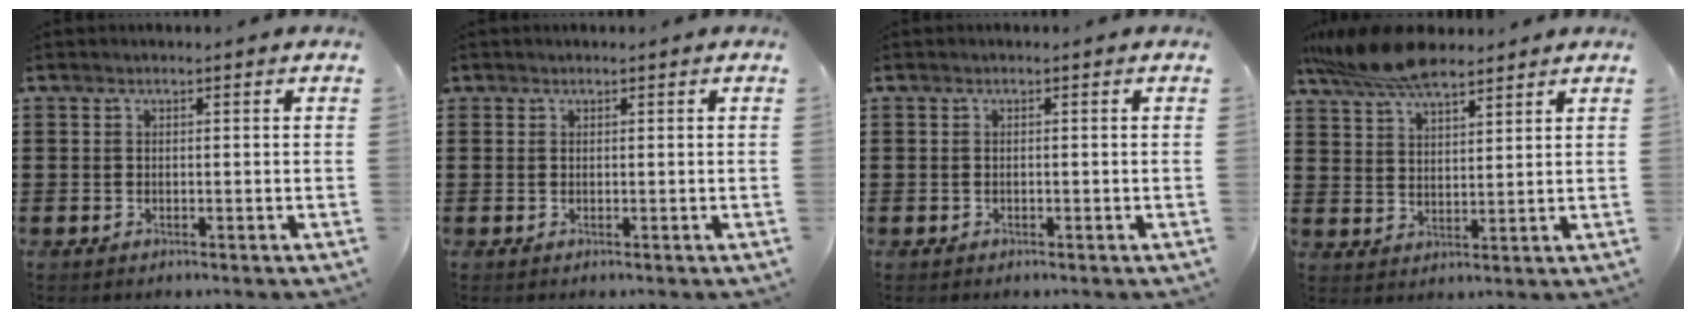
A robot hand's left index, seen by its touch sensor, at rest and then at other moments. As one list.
[{"total": 0.5, "force": [0.3, 0.4, 0.1], "torque": [-0.004, 0.003, 0.006]}, {"total": 0.0}, {"total": 8.6, "force": [7.3, 2.1, 4.0], "torque": [-0.099, -0.011, 0.137]}]